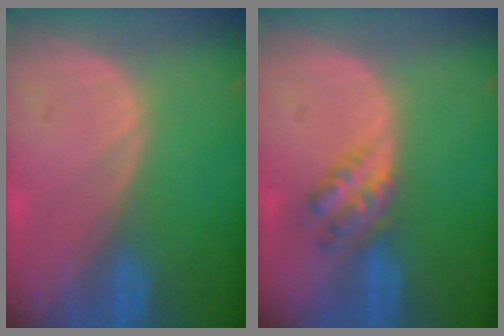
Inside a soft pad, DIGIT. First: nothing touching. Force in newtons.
{"total": 4.5, "press": 3.9, "slide": 2.2}